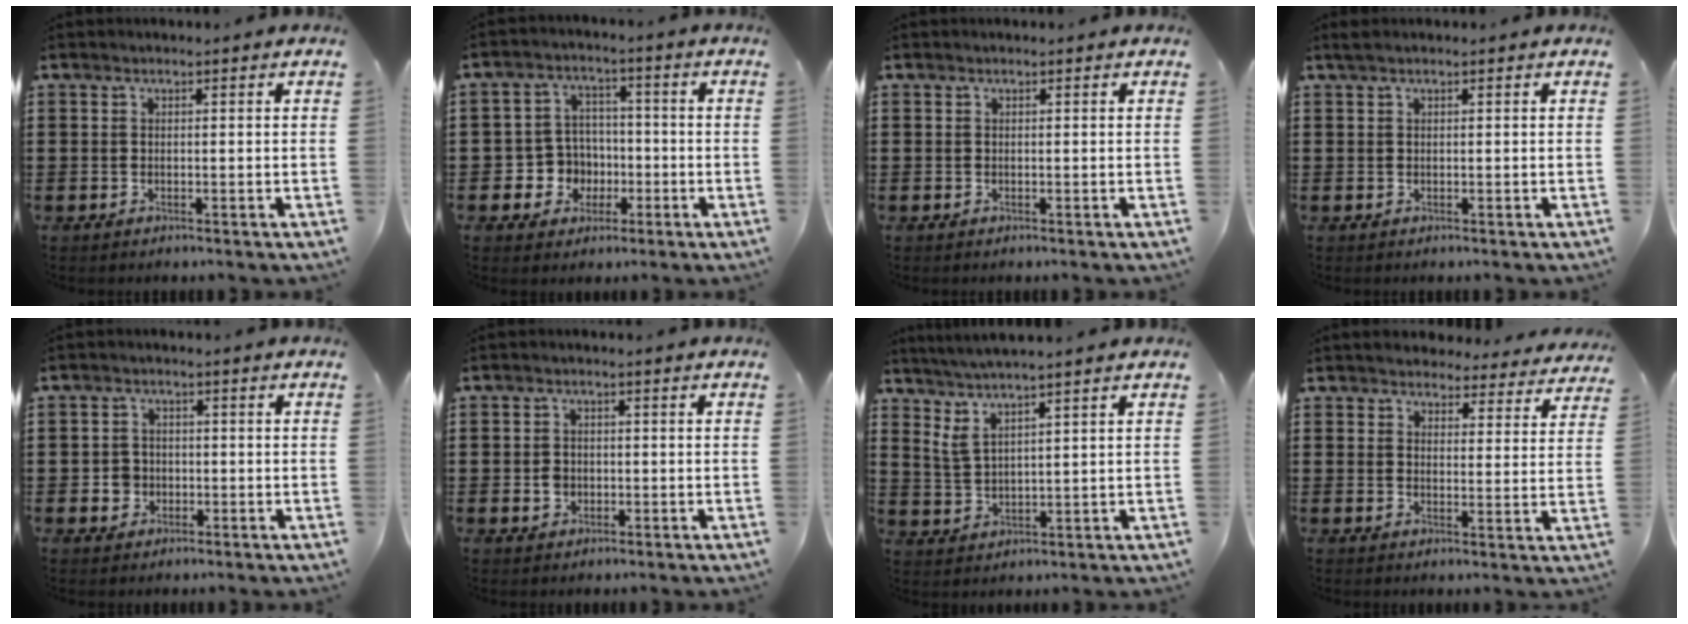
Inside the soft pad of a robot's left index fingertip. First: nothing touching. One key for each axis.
{"total": 5.8, "fx": -1.5, "fy": 5.5, "fz": 1.2, "tx": -0.040, "ty": 0.017, "tz": -0.024}
{"total": 0.0}
{"total": 0.6, "fx": 0.3, "fy": 0.0, "fz": 0.5, "tx": -0.009, "ty": 0.001, "tz": 0.007}
{"total": 2.8, "fx": -0.6, "fy": 2.6, "fz": 0.8, "tx": -0.025, "ty": 0.006, "tz": -0.015}
{"total": 2.0, "fx": -0.3, "fy": 1.8, "fz": 0.9, "tx": -0.020, "ty": 0.006, "tz": -0.007}
{"total": 4.1, "fx": 3.0, "fy": 0.5, "fz": 2.7, "tx": -0.069, "ty": -0.011, "tz": 0.051}
{"total": 3.7, "fx": 3.7, "fy": 0.6, "fz": 0.0, "tx": -0.011, "ty": -0.019, "tz": 0.063}